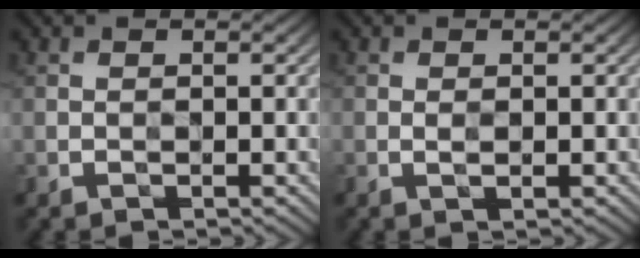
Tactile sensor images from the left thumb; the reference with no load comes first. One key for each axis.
{"total": 0.8, "fx": 0.0, "fy": 0.1, "fz": 0.8, "tx": -0.012, "ty": 0.005, "tz": 0.003}